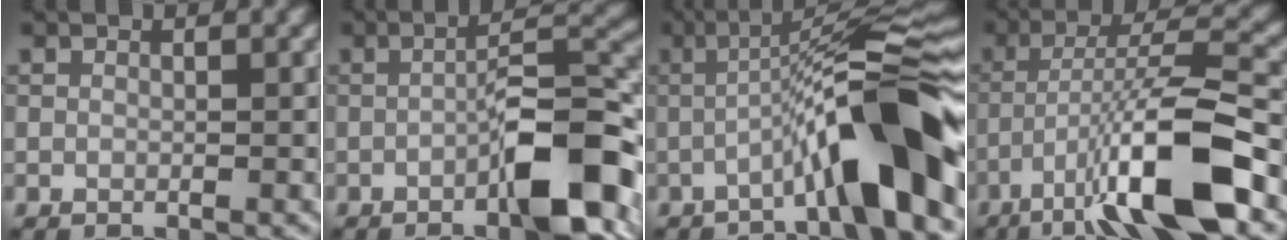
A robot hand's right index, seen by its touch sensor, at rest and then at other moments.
{"total": 9.0, "force": [-3.6, 2.3, 8.0], "torque": [-0.111, 0.019, -0.061]}
{"total": 10.2, "force": [-3.3, 1.3, 9.6], "torque": [-0.130, 0.027, -0.065]}
{"total": 10.7, "force": [-5.7, 1.8, 8.9], "torque": [-0.149, 0.013, -0.105]}